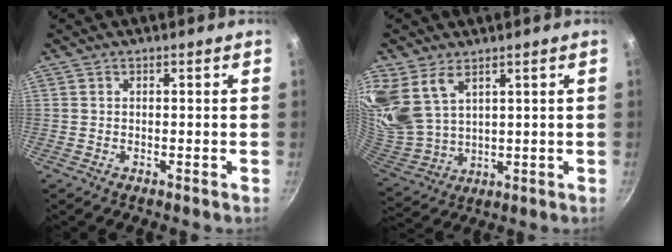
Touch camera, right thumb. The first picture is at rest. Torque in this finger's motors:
{"motor_torque": [0.50, 3.31, 1.58, 0.66, 0.64]}